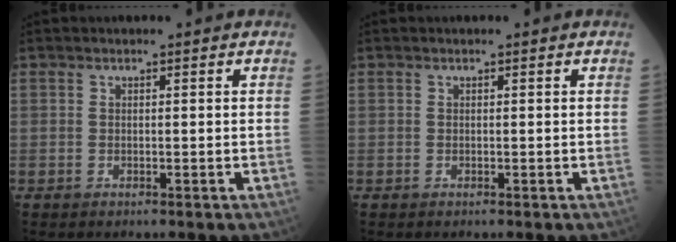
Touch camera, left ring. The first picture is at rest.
{"total": 0.0}